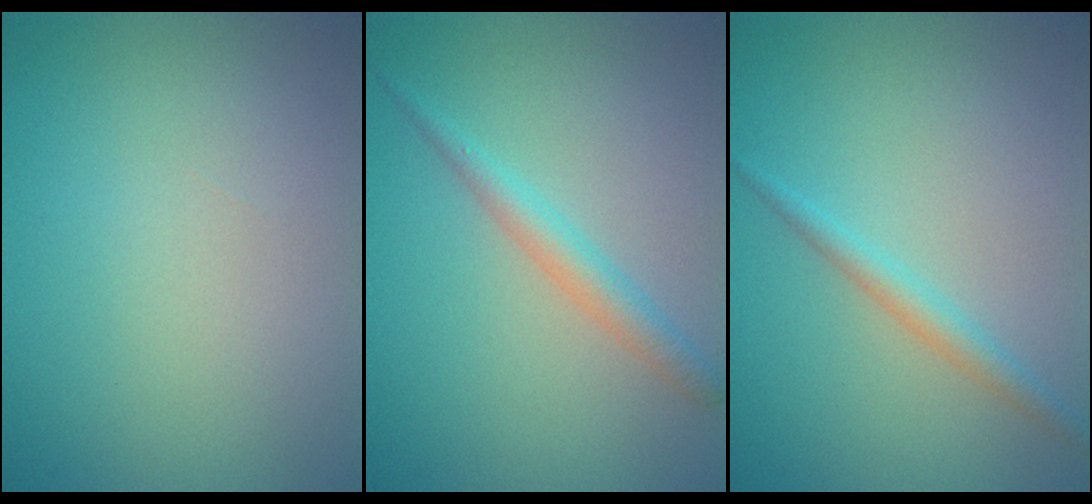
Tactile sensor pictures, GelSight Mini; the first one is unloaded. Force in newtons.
{"total": 2.1, "press": 2.1, "slide": 0.1}
{"total": 1.7, "press": 1.7, "slide": 0.1}